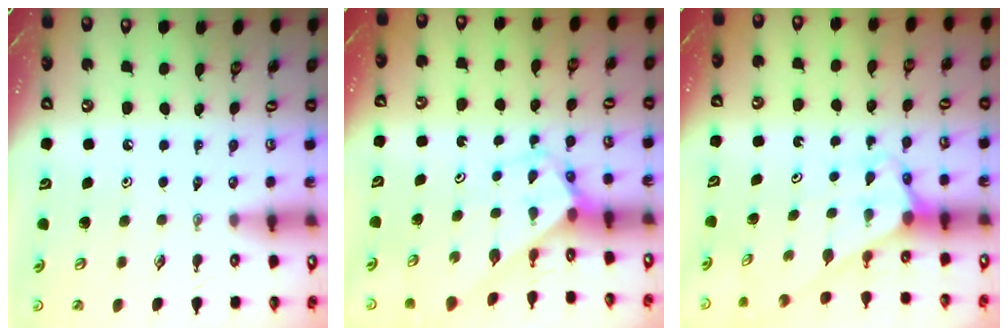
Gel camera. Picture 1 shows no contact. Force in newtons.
{"total": 2.8, "press": 2.8, "slide": 0.1}
{"total": 2.7, "press": 2.7, "slide": 0.2}